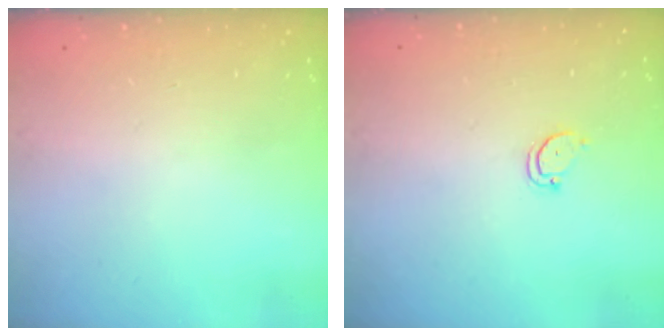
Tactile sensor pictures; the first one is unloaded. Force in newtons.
{"total": 2.5, "press": 2.5, "slide": 0.3}